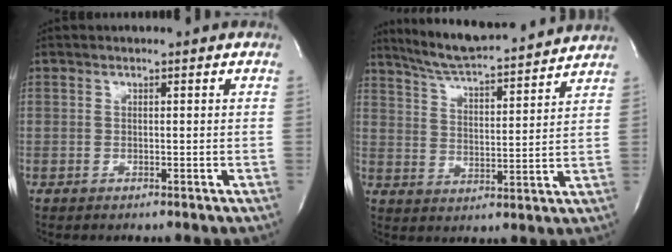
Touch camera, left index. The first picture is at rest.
{"total": 16.1, "force": [14.7, 1.1, 6.4], "torque": [-0.110, 0.009, 0.223]}